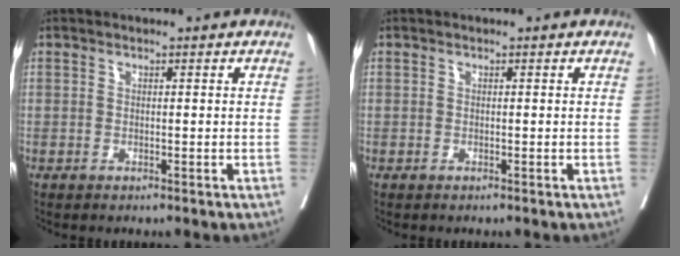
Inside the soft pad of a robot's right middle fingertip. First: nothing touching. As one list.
[{"total": 0.0}]